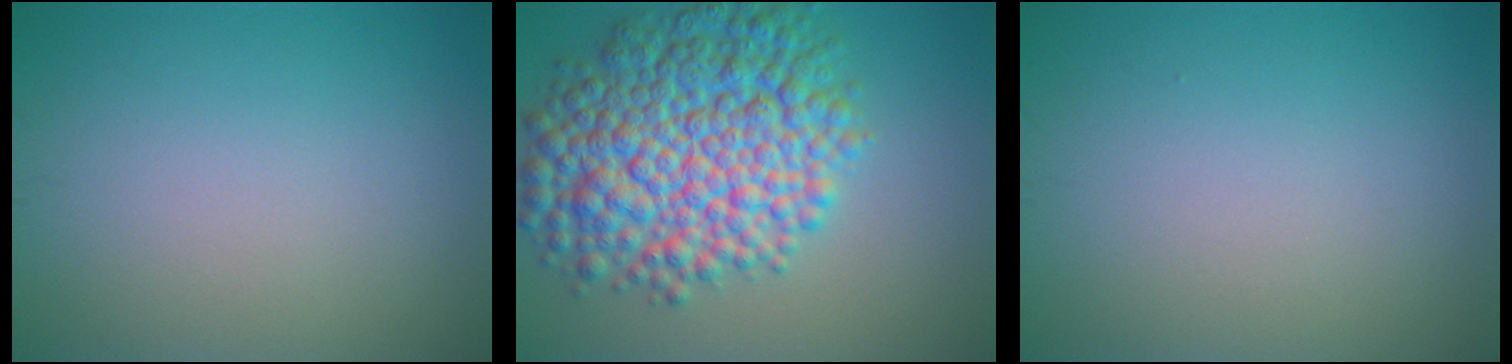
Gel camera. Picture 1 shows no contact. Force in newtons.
{"total": 11.0, "press": 11.0, "slide": 0.1}
{"total": 0.0}